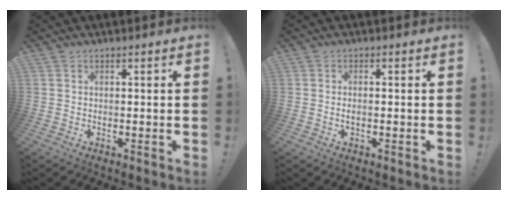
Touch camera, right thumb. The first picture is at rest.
{"total": 1.3, "force": [-0.2, 0.6, 1.2], "torque": [-0.021, 0.005, -0.004]}